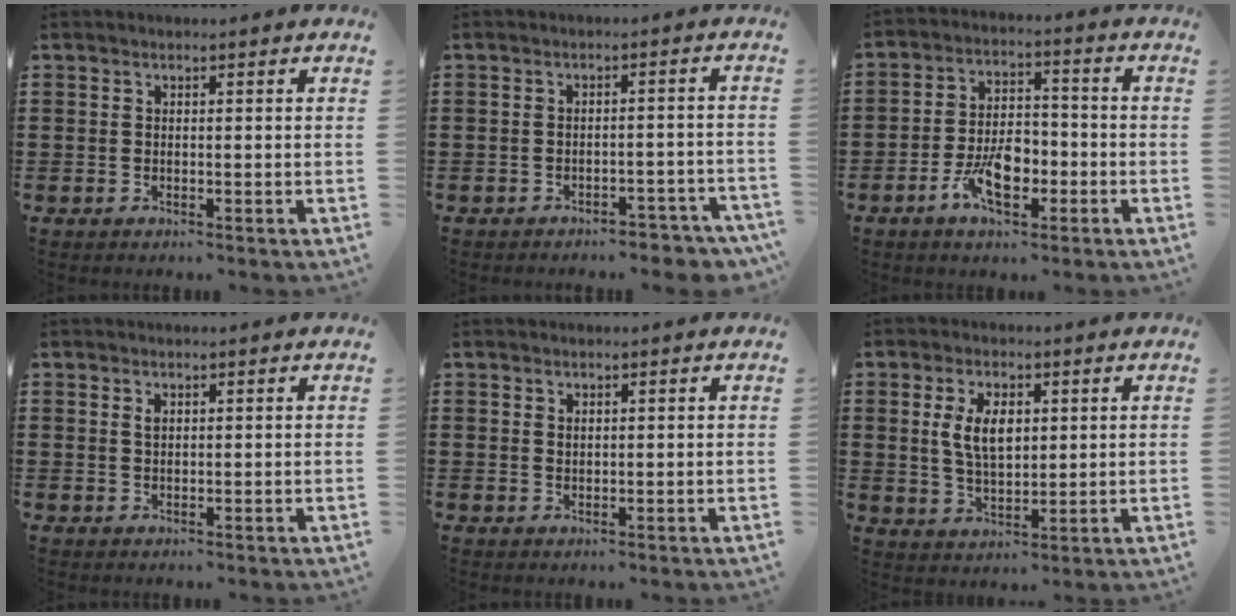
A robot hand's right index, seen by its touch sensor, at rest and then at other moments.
{"total": 3.1, "force": [-3.0, 0.3, 0.7], "torque": [-0.016, 0.001, -0.062]}
{"total": 8.0, "force": [-3.3, 4.3, 5.9], "torque": [-0.113, 0.002, -0.064]}
{"total": 0.9, "force": [0.4, 0.4, 0.7], "torque": [-0.014, 0.003, 0.007]}
{"total": 0.8, "force": [0.6, 0.5, 0.3], "torque": [-0.007, 0.003, 0.012]}
{"total": 6.4, "force": [1.4, 3.4, 5.2], "torque": [-0.109, 0.005, 0.018]}